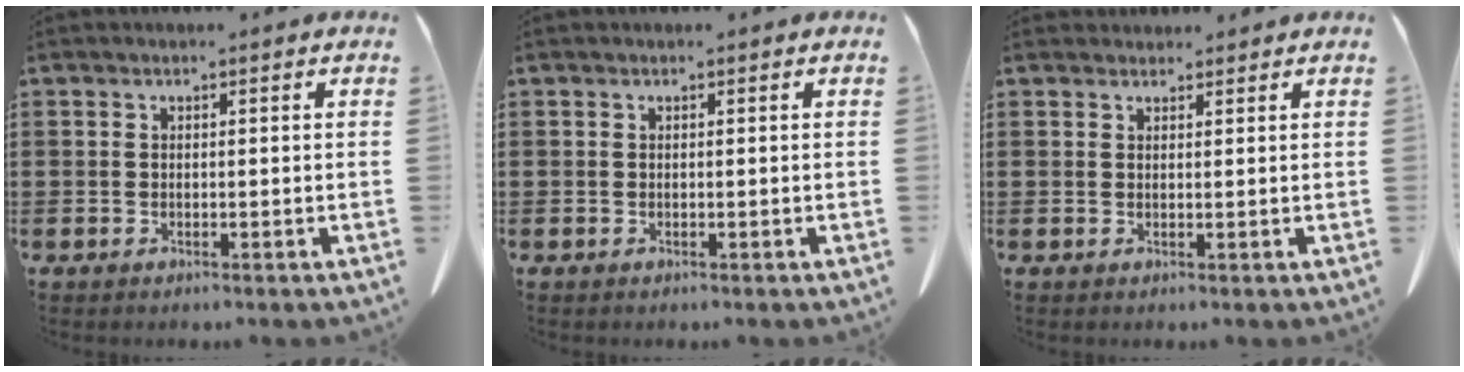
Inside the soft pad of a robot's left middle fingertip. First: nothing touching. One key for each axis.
{"total": 0.0}
{"total": 1.5, "fx": 1.4, "fy": 0.4, "fz": 0.0, "tx": -0.004, "ty": 0.000, "tz": 0.028}